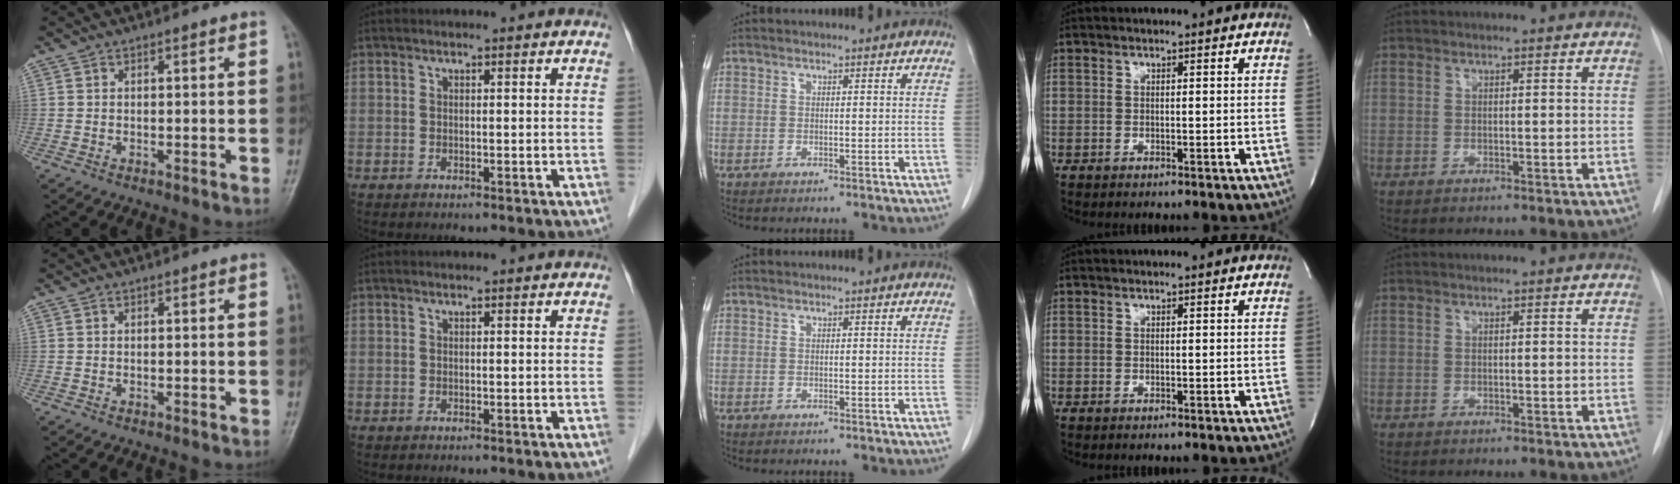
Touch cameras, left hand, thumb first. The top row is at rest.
{}